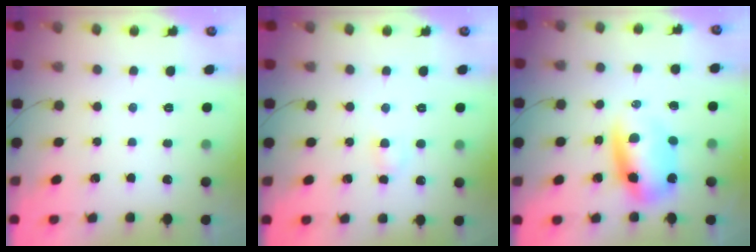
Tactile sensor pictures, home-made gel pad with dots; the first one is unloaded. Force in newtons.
{"total": 2.6, "press": 2.3, "slide": 1.1}
{"total": 9.2, "press": 9.0, "slide": 2.2}